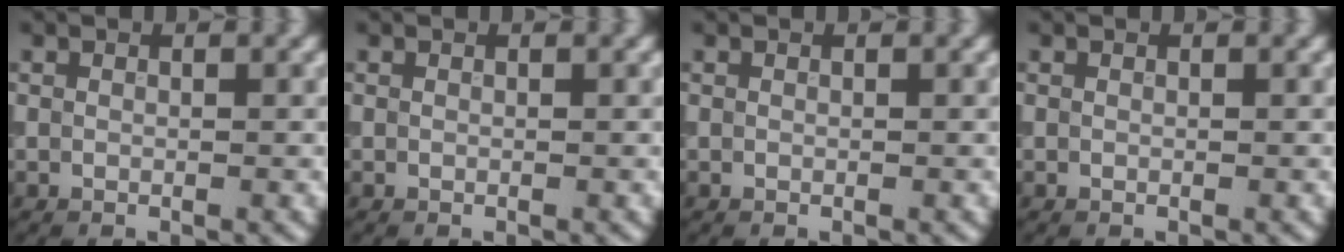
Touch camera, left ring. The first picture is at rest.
{"total": 0.0}
{"total": 0.0}
{"total": 0.0}